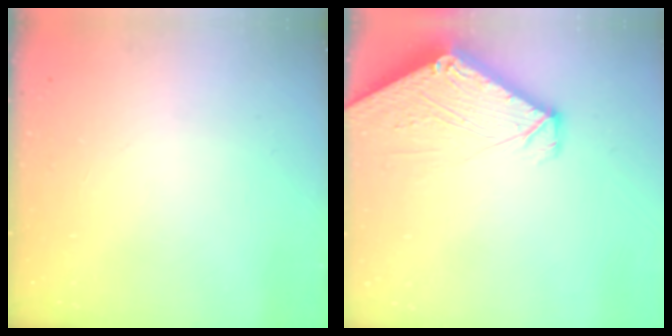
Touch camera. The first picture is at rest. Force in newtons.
{"total": 4.9, "press": 4.9, "slide": 0.5}